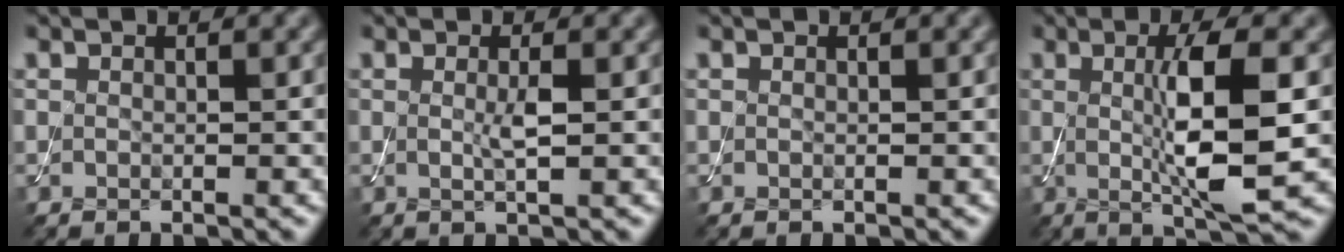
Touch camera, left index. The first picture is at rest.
{"total": 1.6, "force": [0.1, 0.2, 1.6], "torque": [-0.035, -0.001, 0.000]}
{"total": 0.0}
{"total": 7.3, "force": [0.1, 1.4, 7.2], "torque": [-0.121, -0.005, 0.006]}